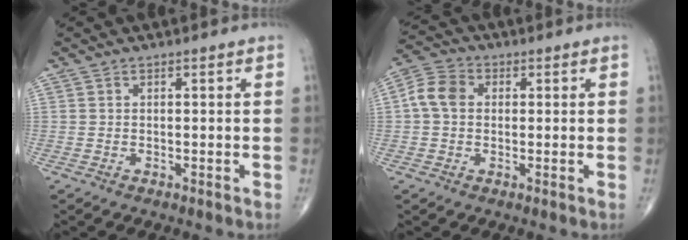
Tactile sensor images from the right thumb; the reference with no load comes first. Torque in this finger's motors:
{"motor_torque": [-0.29, 0.38, 0.08, -0.01, 0.17]}